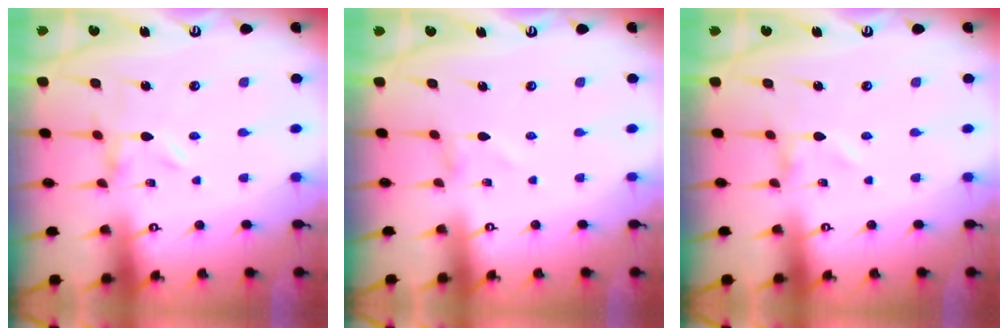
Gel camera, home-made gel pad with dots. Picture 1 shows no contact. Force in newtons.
{"total": 1.4, "press": 1.4, "slide": 0.1}
{"total": 0.0}